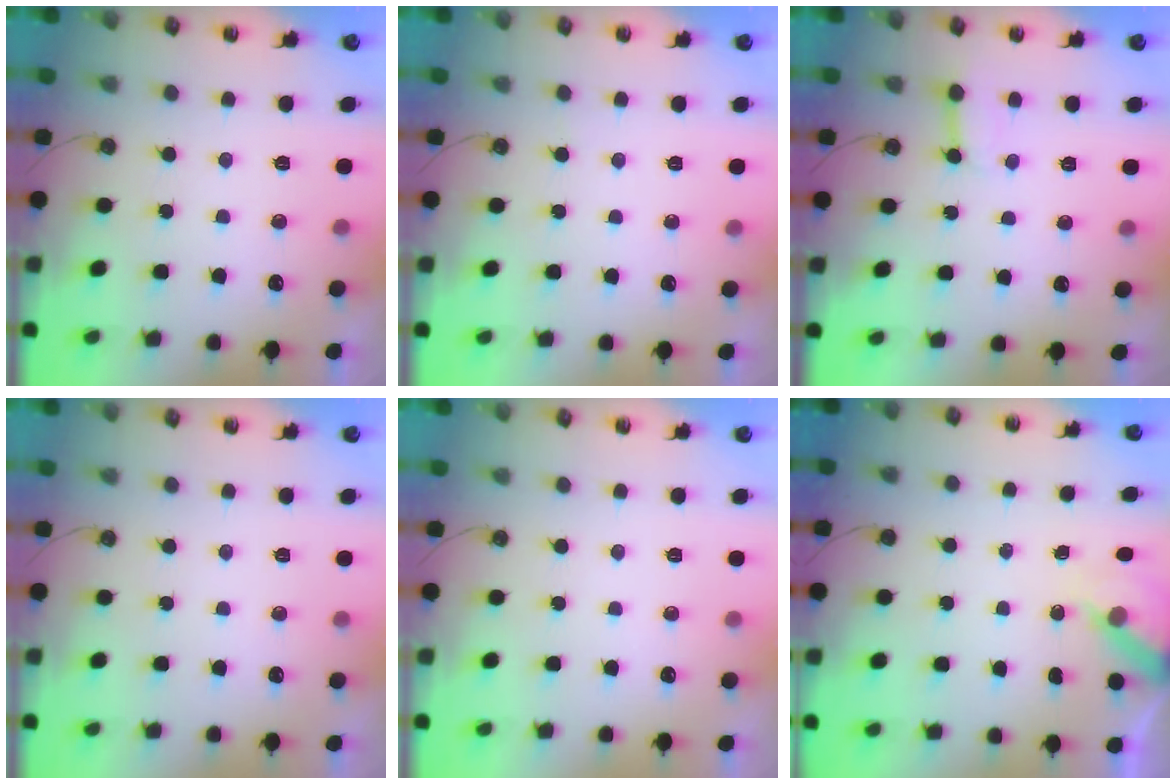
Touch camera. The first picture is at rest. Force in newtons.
{"total": 3.5, "press": 3.4, "slide": 0.3}
{"total": 3.5, "press": 3.5, "slide": 0.2}
{"total": 0.0}
{"total": 0.0}
{"total": 6.4, "press": 6.3, "slide": 0.7}